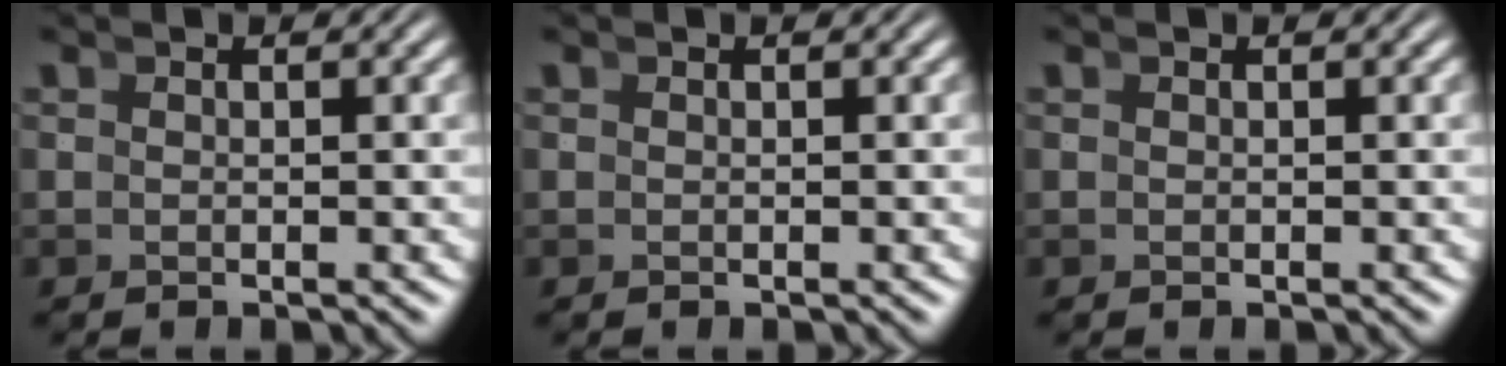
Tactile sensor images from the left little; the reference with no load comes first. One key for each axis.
{"total": 0.0}
{"total": 0.0}